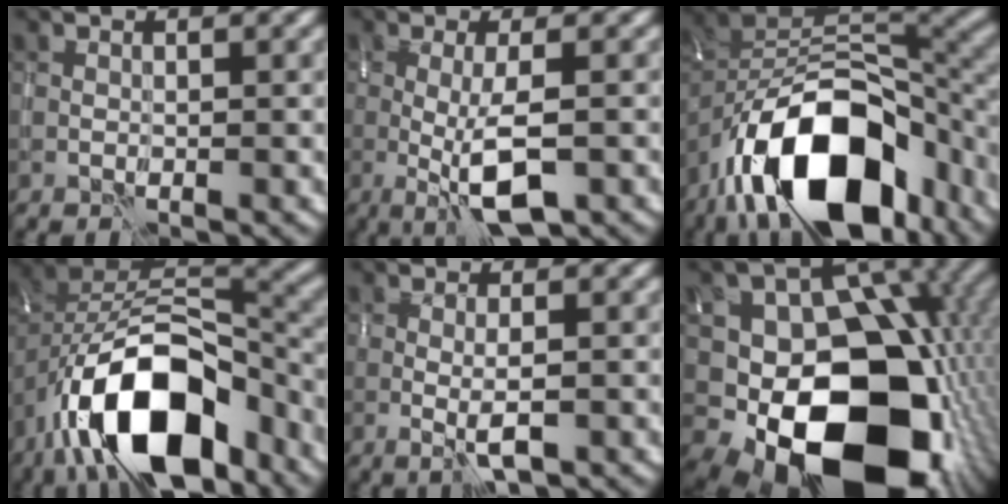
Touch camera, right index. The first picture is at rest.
{"total": 5.3, "force": [-1.4, 1.3, 4.9], "torque": [-0.091, -0.005, -0.025]}
{"total": 15.6, "force": [-8.8, 7.7, 10.2], "torque": [-0.170, 0.008, -0.152]}
{"total": 14.0, "force": [-7.9, 7.1, 9.2], "torque": [-0.150, -0.005, -0.140]}
{"total": 2.3, "force": [-0.4, 0.3, 2.2], "torque": [-0.043, -0.006, -0.005]}
{"total": 18.9, "force": [-3.4, 13.6, 12.6], "torque": [-0.175, -0.025, -0.024]}